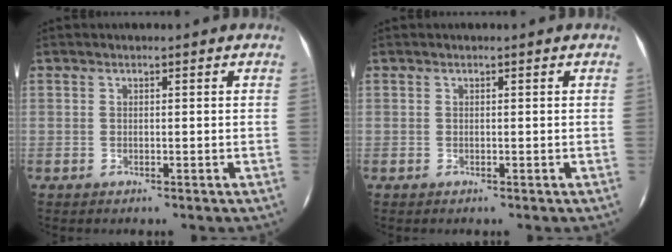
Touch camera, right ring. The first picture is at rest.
{"total": 0.0}